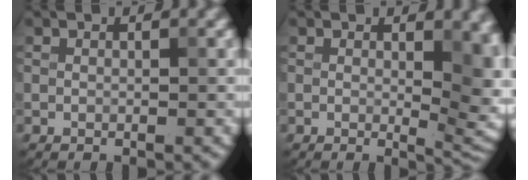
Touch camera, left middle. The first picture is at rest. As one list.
[{"total": 7.2, "force": [0.7, 3.1, 6.4], "torque": [-0.059, -0.009, 0.016]}]